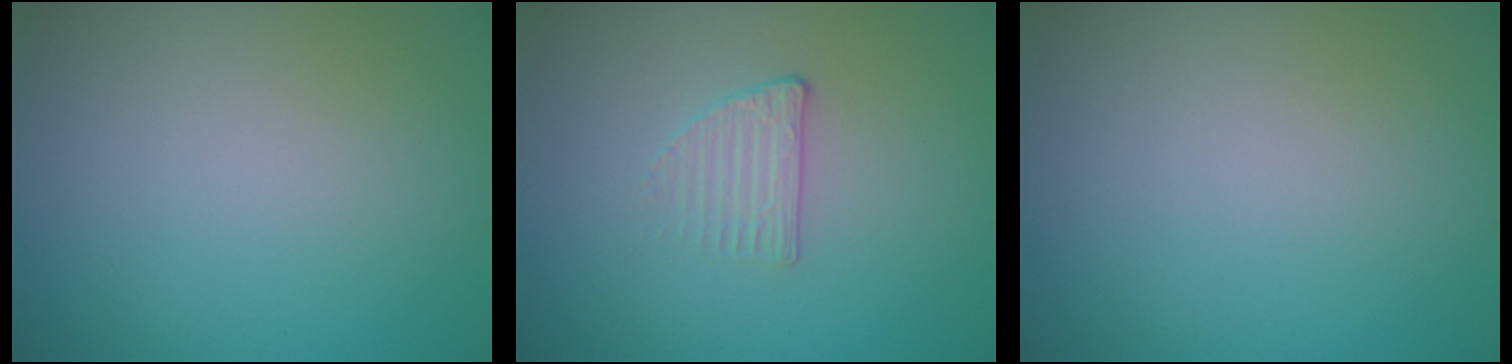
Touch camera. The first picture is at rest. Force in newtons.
{"total": 1.3, "press": 0.8, "slide": 1.0}
{"total": 0.0}